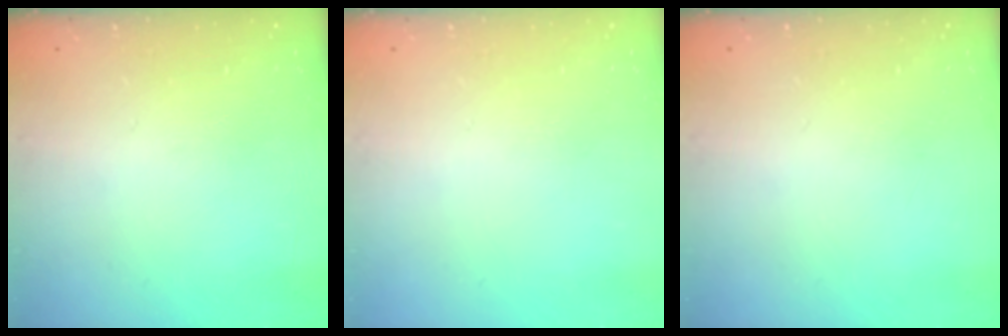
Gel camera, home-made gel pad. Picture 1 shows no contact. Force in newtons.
{"total": 0.0}
{"total": 0.0}